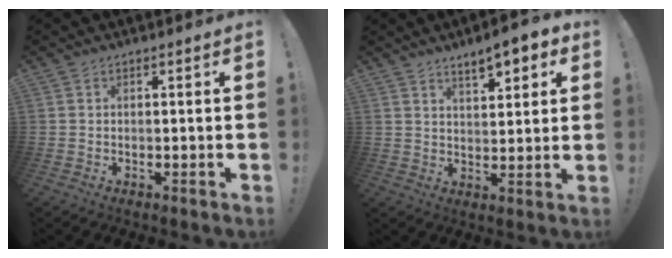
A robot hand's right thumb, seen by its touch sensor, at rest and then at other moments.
{"total": 7.4, "force": [5.1, 2.2, 4.9], "torque": [-0.070, -0.028, 0.088]}